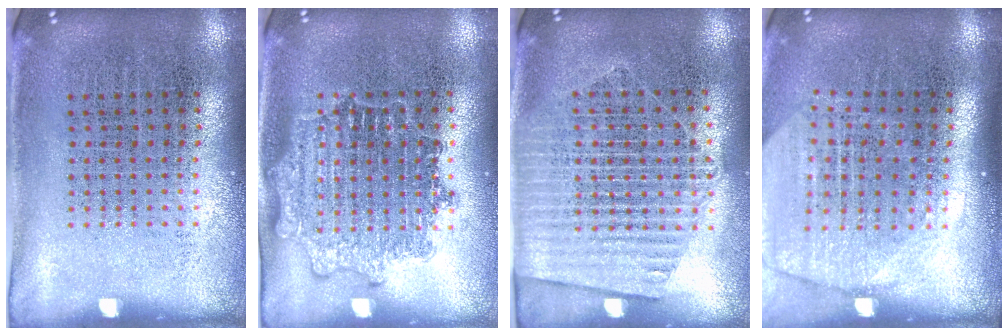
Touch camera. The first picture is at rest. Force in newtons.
{"total": 1.4, "press": 1.4, "slide": 0.1}
{"total": 1.7, "press": 1.5, "slide": 0.8}
{"total": 1.9, "press": 1.6, "slide": 1.0}